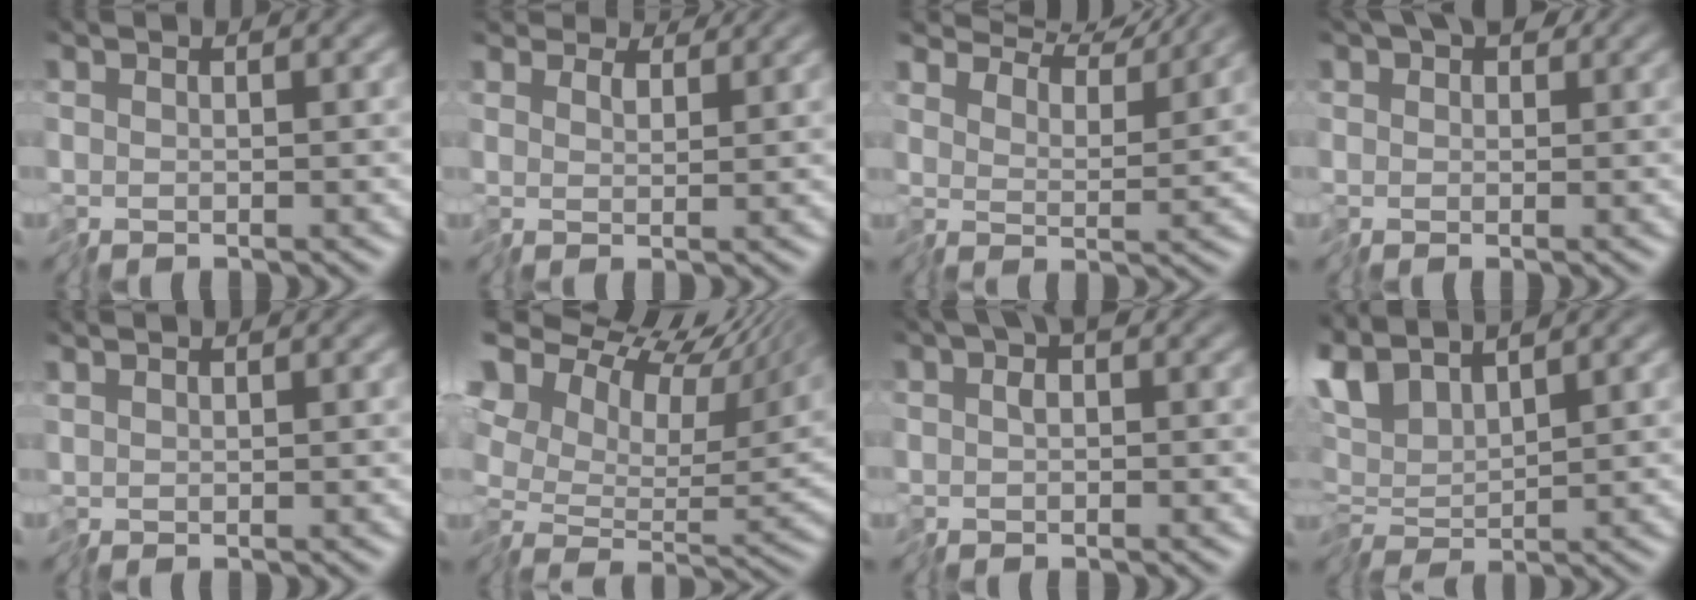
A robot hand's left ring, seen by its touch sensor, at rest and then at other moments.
{"total": 2.6, "force": [2.3, 1.1, 0.5], "torque": [-0.018, 0.005, 0.031]}
{"total": 6.8, "force": [6.4, 1.3, 1.8], "torque": [-0.040, 0.012, 0.081]}
{"total": 5.4, "force": [2.6, 3.4, 3.3], "torque": [-0.057, 0.023, 0.031]}
{"total": 0.8, "force": [0.8, -0.2, 0.0], "torque": [-0.001, 0.005, 0.016]}
{"total": 15.2, "force": [7.4, 9.0, 9.8], "torque": [-0.188, 0.036, 0.122]}
{"total": 3.1, "force": [0.9, 1.8, 2.3], "torque": [-0.035, 0.007, 0.012]}
{"total": 4.4, "force": [2.1, 1.6, 3.5], "torque": [-0.079, 0.008, 0.029]}